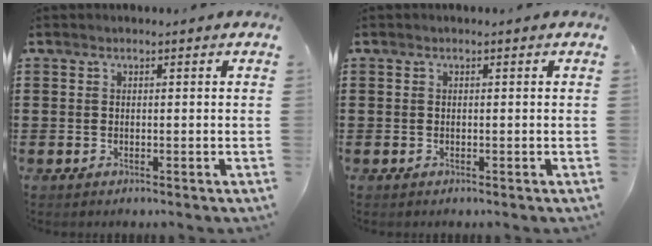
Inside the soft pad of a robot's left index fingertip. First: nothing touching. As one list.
[{"total": 0.0}]